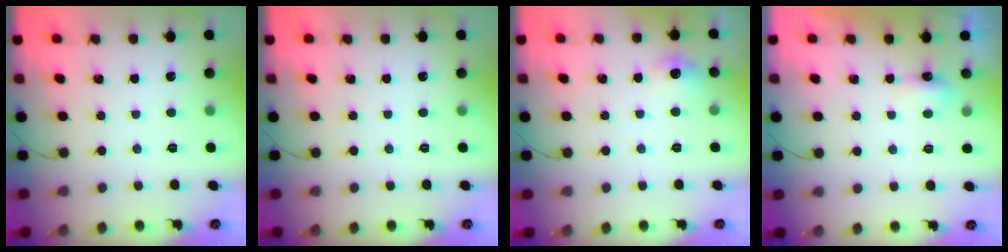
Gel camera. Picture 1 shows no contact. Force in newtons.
{"total": 0.0}
{"total": 5.4, "press": 5.2, "slide": 1.6}
{"total": 4.3, "press": 4.2, "slide": 0.9}